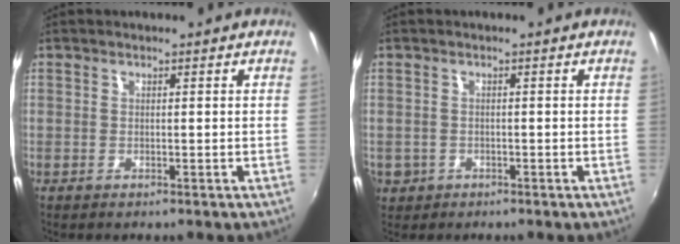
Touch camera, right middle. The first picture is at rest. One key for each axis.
{"total": 4.1, "fx": -1.4, "fy": 3.6, "fz": 1.5, "tx": -0.042, "ty": -0.004, "tz": -0.017}